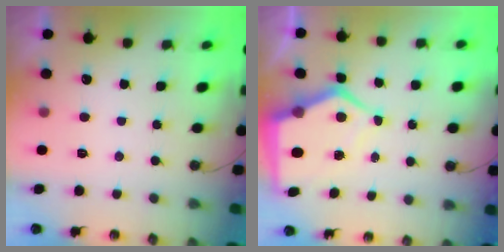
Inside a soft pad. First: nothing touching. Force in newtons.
{"total": 10.2, "press": 10.1, "slide": 1.1}